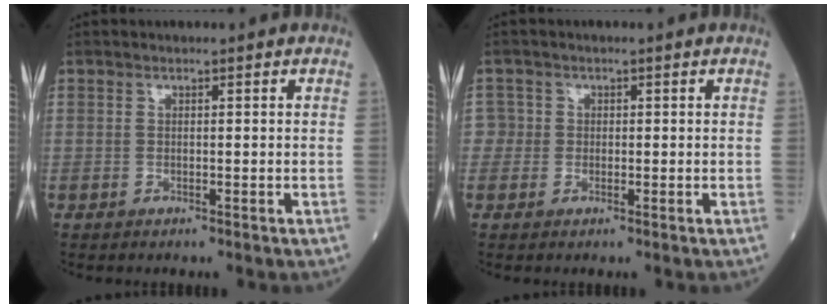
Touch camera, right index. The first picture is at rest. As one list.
[{"total": 1.9, "force": [0.0, 1.9, 0.0], "torque": [0.013, 0.006, -0.006]}]